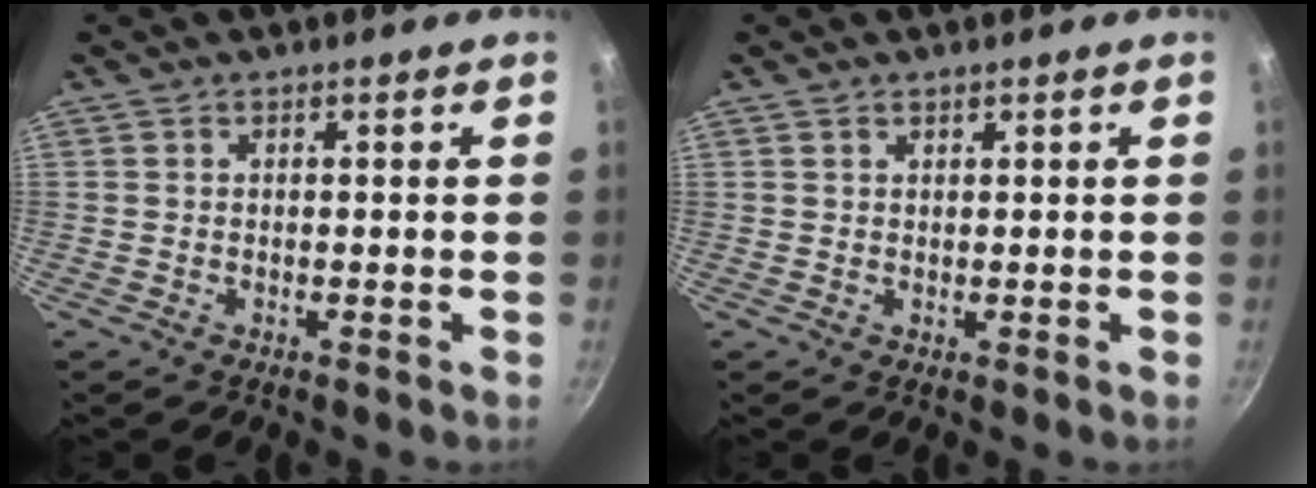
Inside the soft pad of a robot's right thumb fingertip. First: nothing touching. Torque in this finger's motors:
{"motor_torque": [0.12, -0.17, -0.08, 0.57, -0.03]}